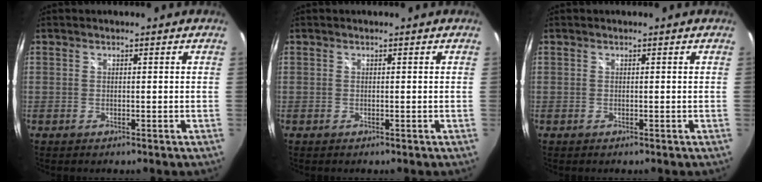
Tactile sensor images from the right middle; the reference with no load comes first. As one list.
[{"total": 0.0}, {"total": 0.0}]